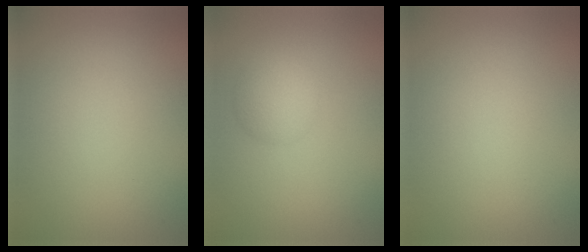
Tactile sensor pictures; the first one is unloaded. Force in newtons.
{"total": 2.7, "press": 2.7, "slide": 0.1}
{"total": 0.0}